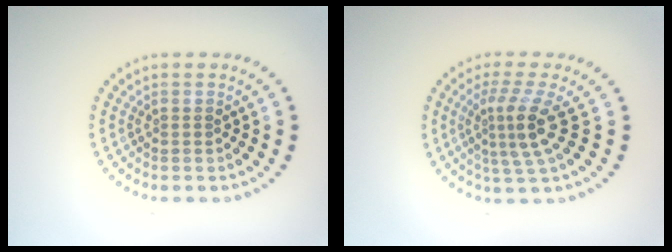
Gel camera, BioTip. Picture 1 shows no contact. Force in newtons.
{"total": 3.6, "press": 2.7, "slide": 2.4}